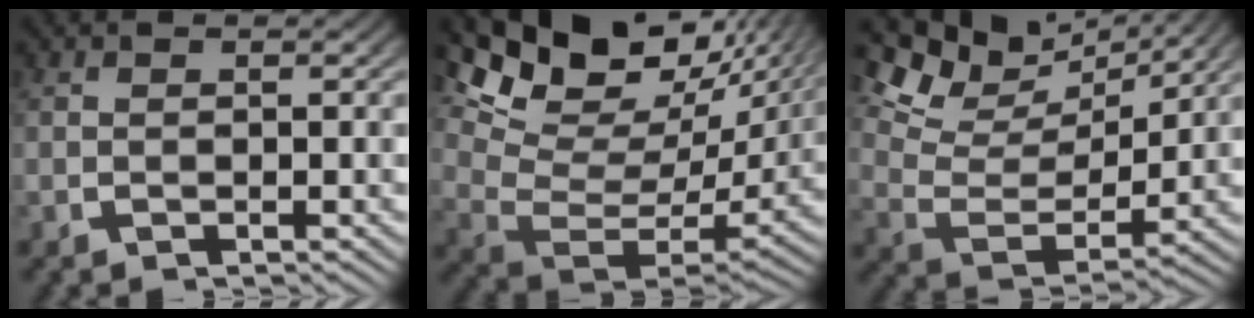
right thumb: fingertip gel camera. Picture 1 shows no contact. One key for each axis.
{"total": 12.5, "fx": 4.1, "fy": 7.5, "fz": 9.1, "tx": -0.161, "ty": -0.008, "tz": 0.065}
{"total": 6.8, "fx": 3.7, "fy": 3.5, "fz": 4.5, "tx": -0.090, "ty": -0.003, "tz": 0.063}